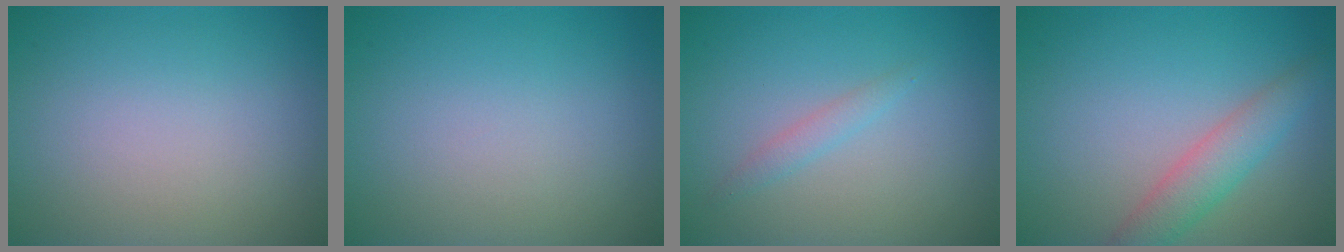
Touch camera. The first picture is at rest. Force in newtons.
{"total": 0.0}
{"total": 1.2, "press": 1.2, "slide": 0.1}
{"total": 3.4, "press": 3.4, "slide": 0.3}